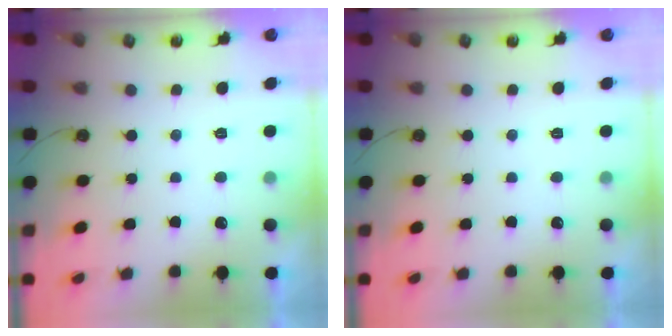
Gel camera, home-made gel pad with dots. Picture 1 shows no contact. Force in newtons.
{"total": 0.0}